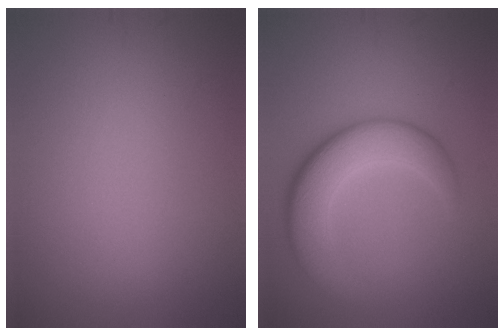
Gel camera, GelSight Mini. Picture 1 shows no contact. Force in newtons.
{"total": 6.6, "press": 6.5, "slide": 0.5}